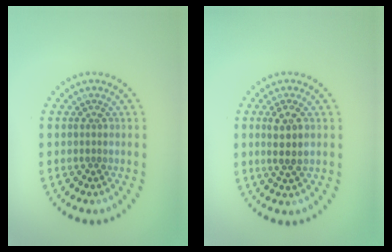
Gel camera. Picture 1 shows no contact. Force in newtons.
{"total": 2.6, "press": 2.4, "slide": 1.0}